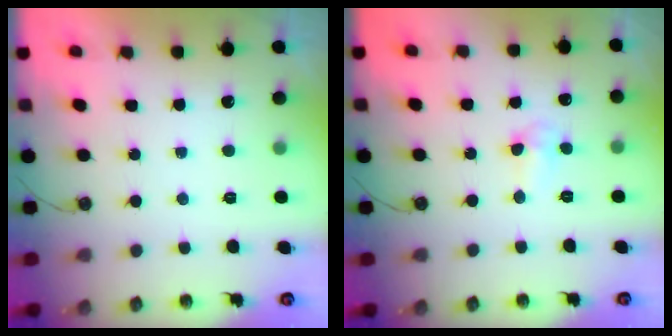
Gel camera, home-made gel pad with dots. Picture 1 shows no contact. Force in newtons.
{"total": 2.8, "press": 2.6, "slide": 0.9}